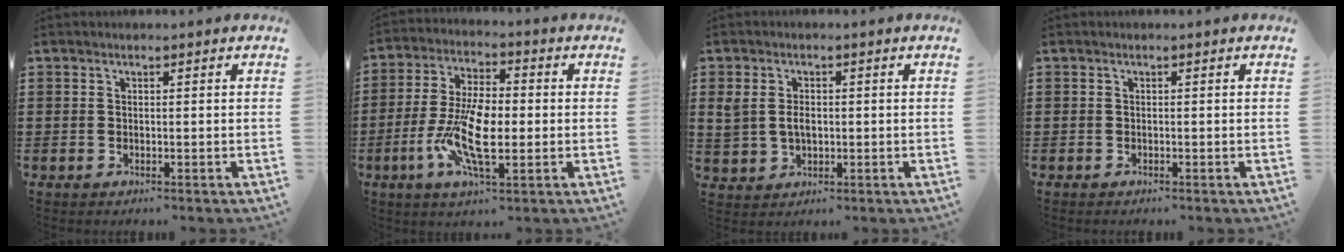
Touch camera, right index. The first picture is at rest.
{"total": 10.8, "force": [-2.3, 4.3, 9.7], "torque": [-0.218, -0.009, -0.049]}
{"total": 3.5, "force": [0.2, 2.5, 2.5], "torque": [-0.068, 0.004, -0.002]}
{"total": 0.0}